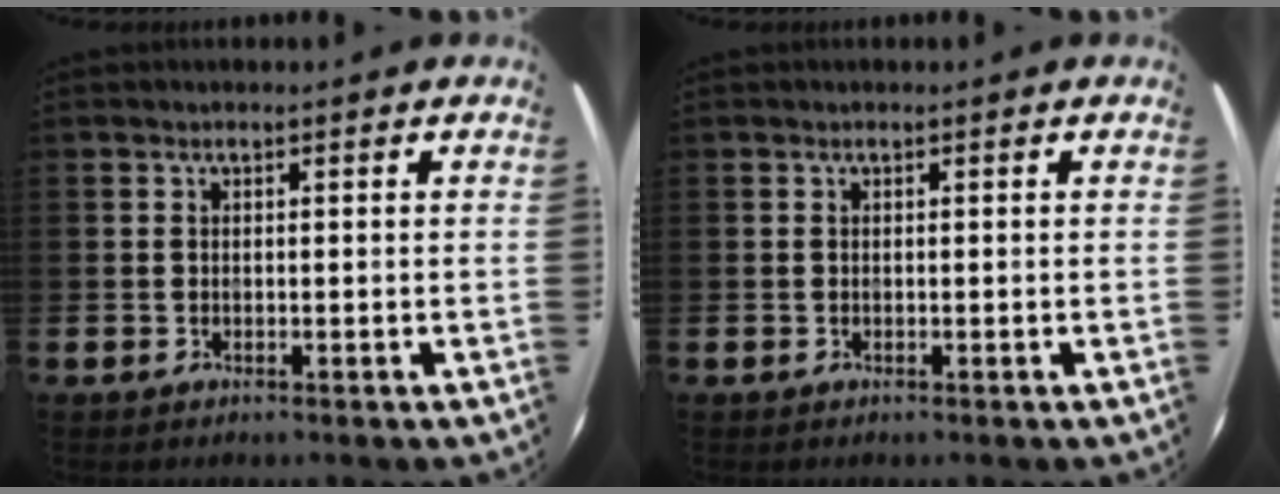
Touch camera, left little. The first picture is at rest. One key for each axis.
{"total": 0.0}